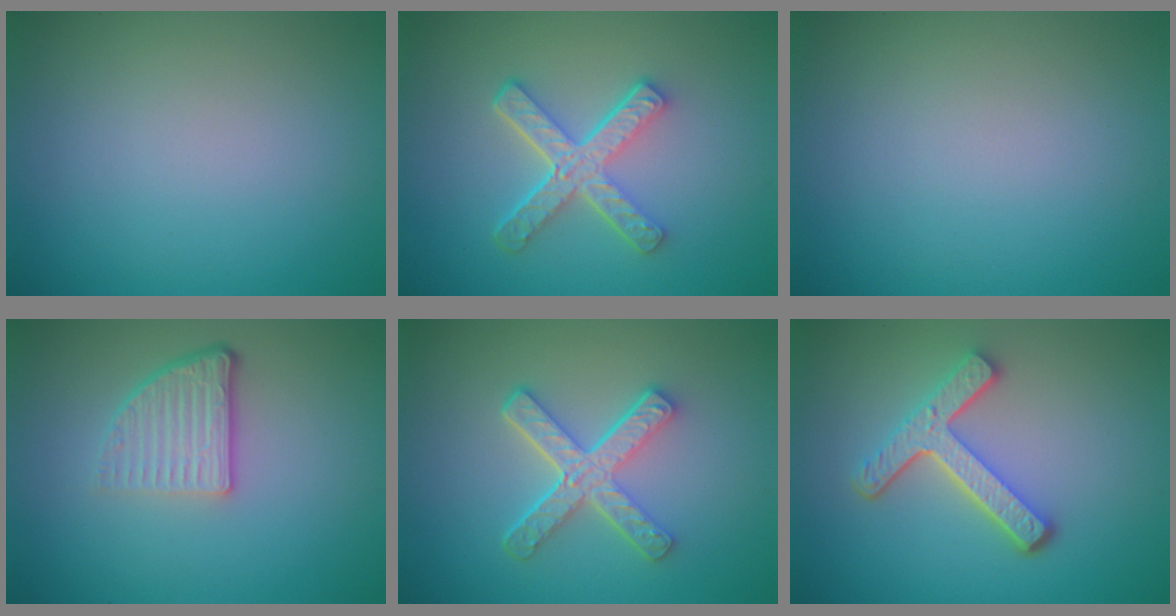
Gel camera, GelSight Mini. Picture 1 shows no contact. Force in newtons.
{"total": 4.9, "press": 3.5, "slide": 3.4}
{"total": 0.0}
{"total": 3.8, "press": 2.5, "slide": 2.8}
{"total": 4.9, "press": 3.5, "slide": 3.4}
{"total": 4.8, "press": 3.6, "slide": 3.2}